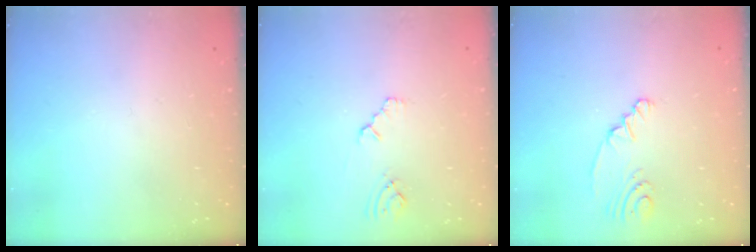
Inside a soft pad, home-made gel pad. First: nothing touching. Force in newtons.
{"total": 2.4, "press": 2.3, "slide": 0.4}
{"total": 2.9, "press": 2.7, "slide": 0.9}